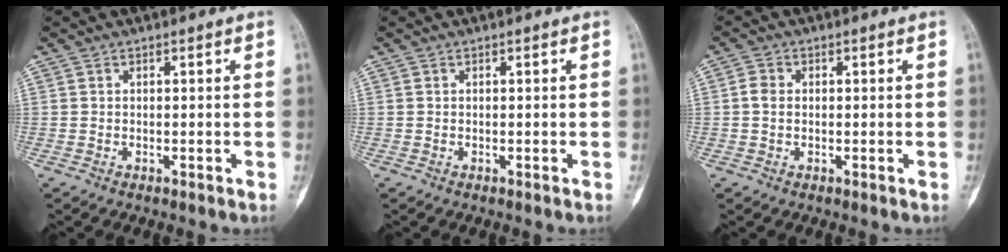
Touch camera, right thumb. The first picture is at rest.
{"total": 0.0}
{"total": 2.5, "force": [0.0, 1.9, 1.6], "torque": [-0.033, 0.004, -0.003]}